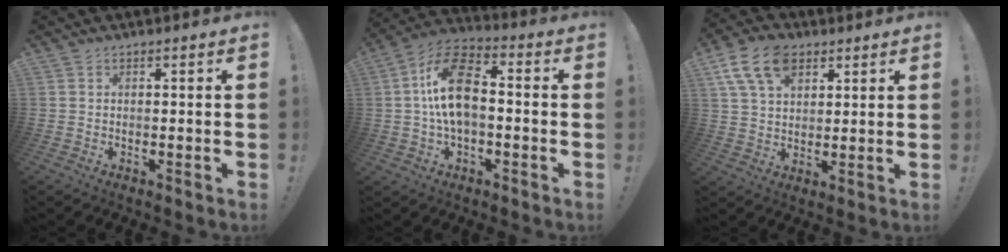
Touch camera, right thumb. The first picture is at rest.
{"total": 15.9, "force": [0.7, 10.3, 12.1], "torque": [-0.208, 0.022, 0.008]}
{"total": 13.2, "force": [6.8, 8.5, 7.5], "torque": [-0.138, -0.019, 0.129]}